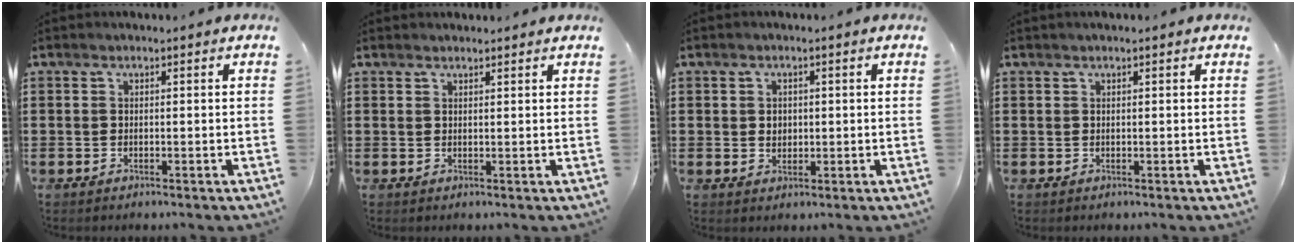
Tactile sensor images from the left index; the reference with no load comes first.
{"total": 0.7, "force": [0.7, 0.1, 0.0], "torque": [0.000, -0.001, 0.014]}
{"total": 1.6, "force": [0.3, 1.4, 0.7], "torque": [-0.009, 0.005, 0.002]}
{"total": 0.0}